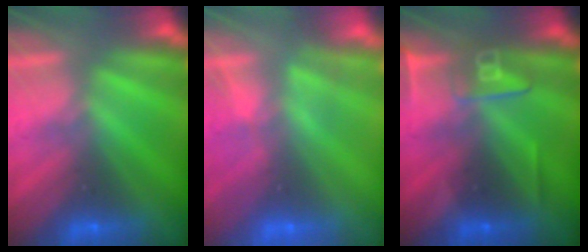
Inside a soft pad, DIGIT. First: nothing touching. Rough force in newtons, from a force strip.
{"total": 2.8}
{"total": 2.5}